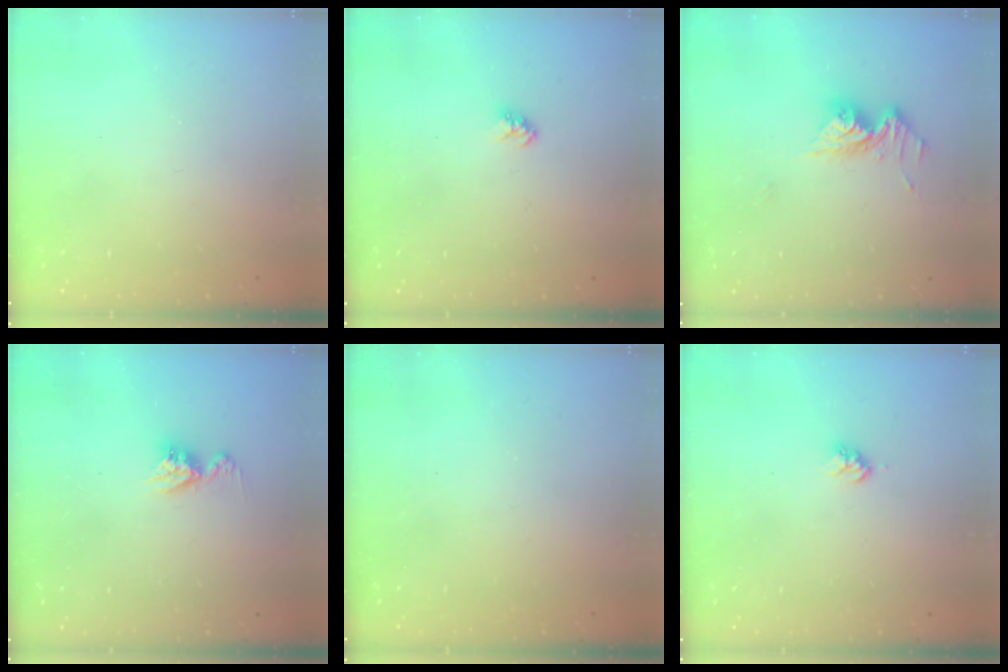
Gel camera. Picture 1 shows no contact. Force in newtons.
{"total": 3.2, "press": 3.2, "slide": 0.3}
{"total": 11.2, "press": 11.1, "slide": 1.1}
{"total": 8.5, "press": 8.5, "slide": 0.7}
{"total": 0.0}
{"total": 2.9, "press": 2.9, "slide": 0.4}